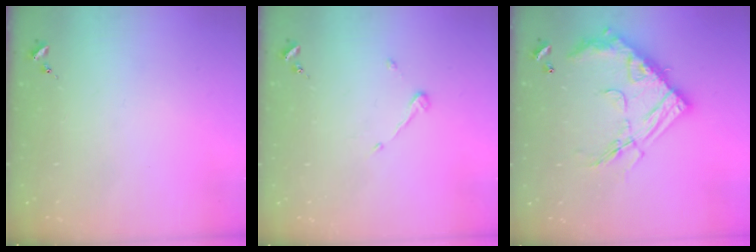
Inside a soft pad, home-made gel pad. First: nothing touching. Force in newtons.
{"total": 3.6, "press": 3.6, "slide": 0.2}
{"total": 20.3, "press": 20.2, "slide": 1.9}